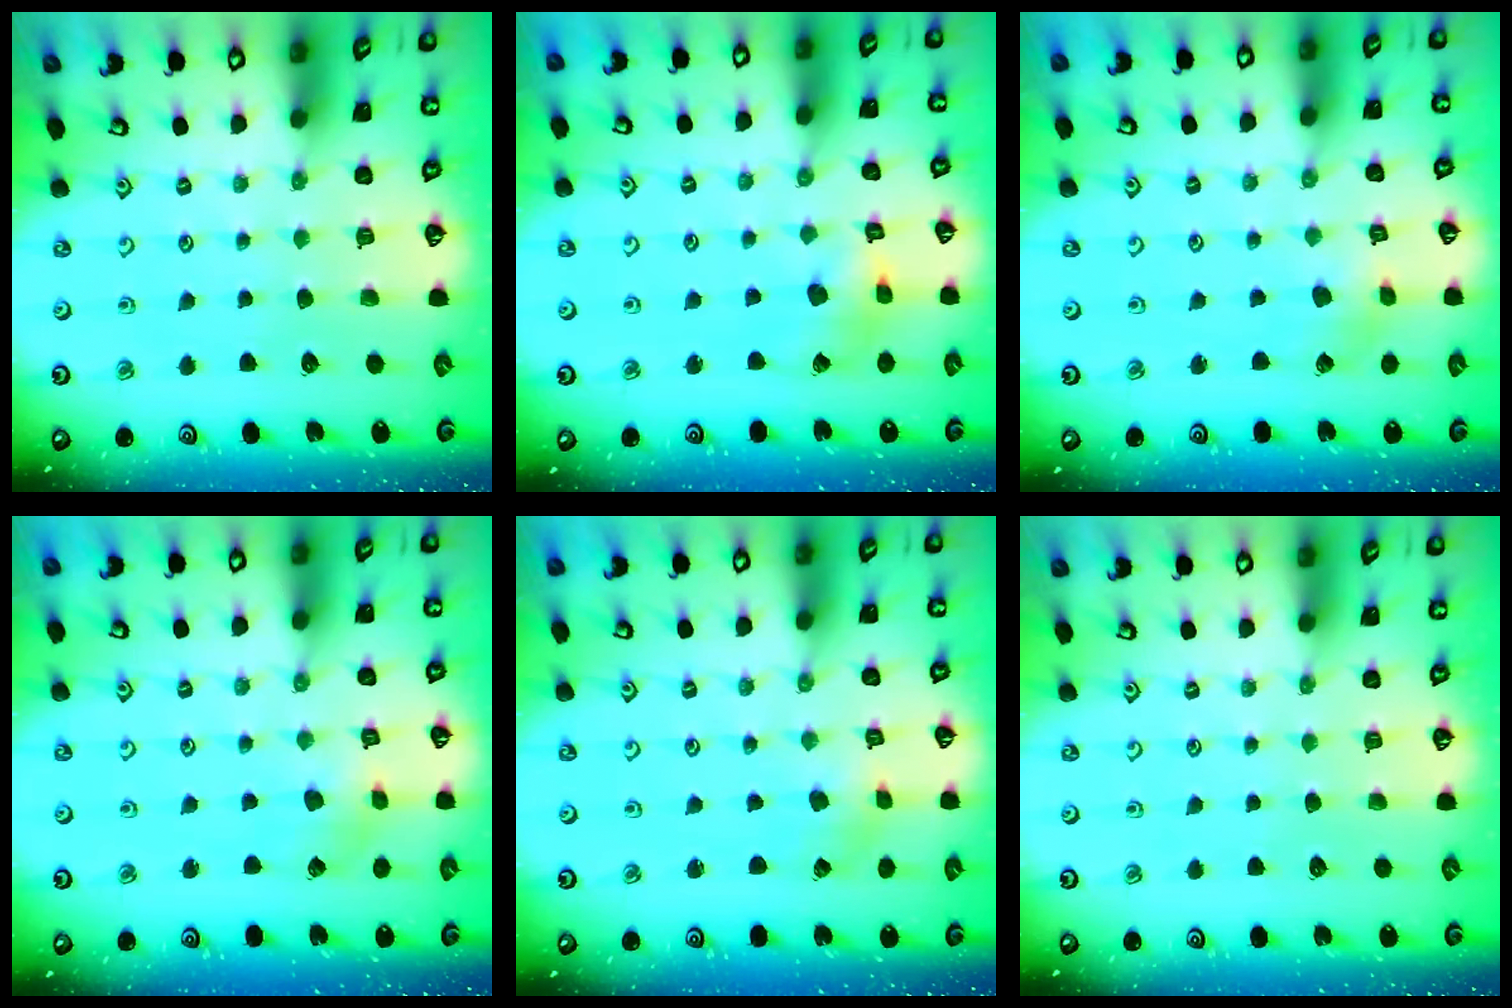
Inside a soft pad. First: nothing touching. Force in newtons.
{"total": 6.3, "press": 6.2, "slide": 0.7}
{"total": 2.2, "press": 2.2, "slide": 0.4}
{"total": 2.7, "press": 2.7, "slide": 0.5}
{"total": 0.5, "press": 0.5, "slide": 0.2}
{"total": 0.0}